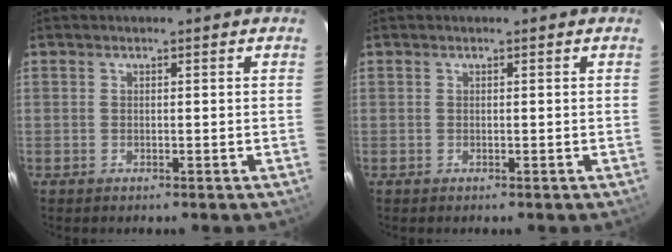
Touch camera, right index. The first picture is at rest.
{"total": 0.0}